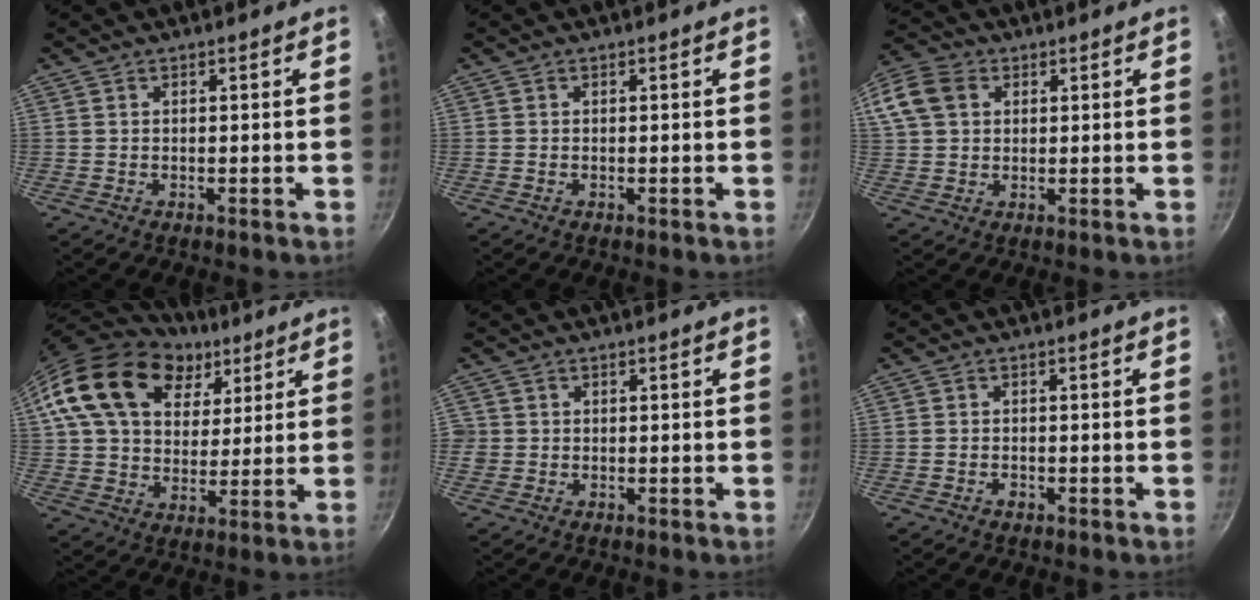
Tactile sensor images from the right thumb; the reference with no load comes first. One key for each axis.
{"total": 0.0}
{"total": 14.4, "fx": 4.2, "fy": 11.4, "fz": 7.7, "tx": -0.187, "ty": 0.031, "tz": 0.067}
{"total": 21.6, "fx": 9.6, "fy": 15.0, "fz": 12.3, "tx": -0.191, "ty": -0.011, "tz": 0.164}
{"total": 1.6, "fx": -0.2, "fy": 1.6, "fz": 0.3, "tx": 0.001, "ty": 0.004, "tz": -0.005}
{"total": 1.3, "fx": -0.9, "fy": 0.8, "fz": 0.6, "tx": -0.013, "ty": 0.009, "tz": -0.017}